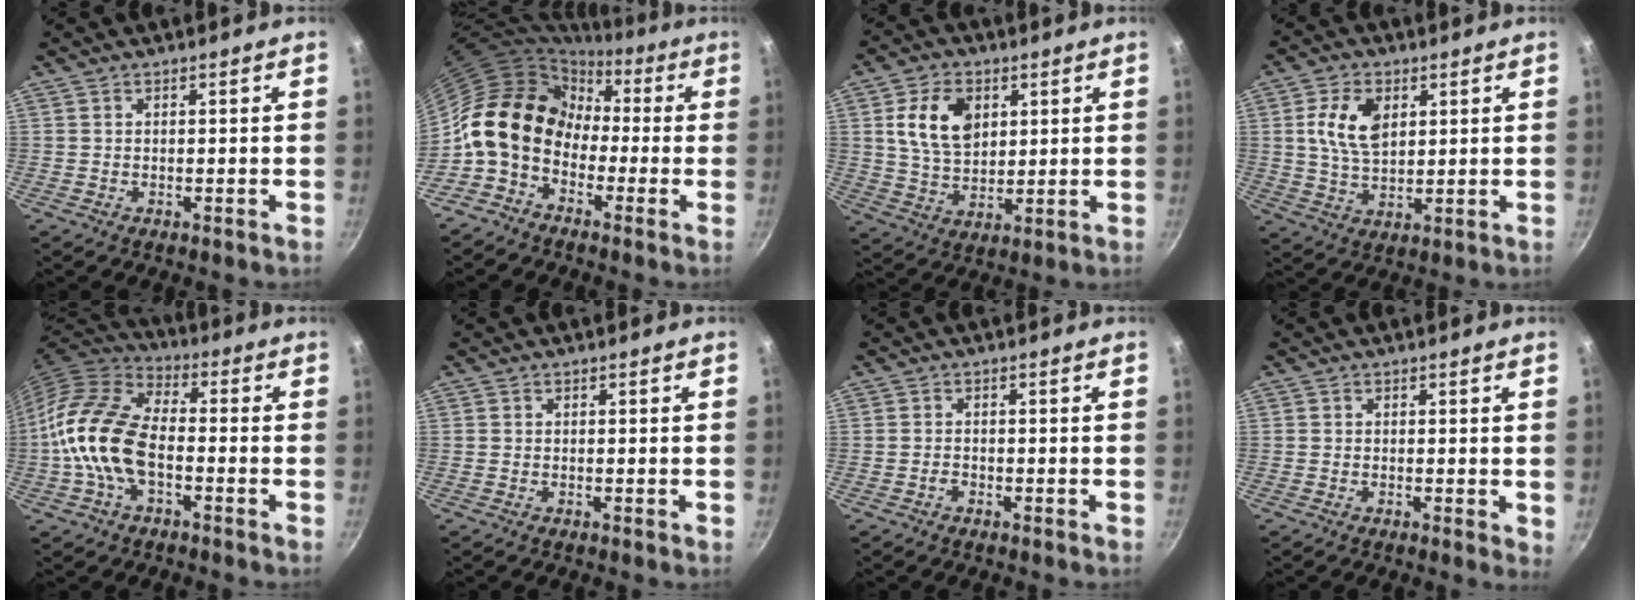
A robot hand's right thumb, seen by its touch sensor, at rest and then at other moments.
{"total": 13.3, "force": [-1.3, 10.4, 8.3], "torque": [-0.106, 0.041, -0.047]}
{"total": 11.3, "force": [3.4, 7.8, 7.4], "torque": [-0.114, -0.012, 0.065]}
{"total": 9.4, "force": [2.7, 5.9, 6.8], "torque": [-0.115, -0.010, 0.051]}
{"total": 14.7, "force": [-2.9, 8.5, 11.7], "torque": [-0.208, 0.037, -0.073]}
{"total": 0.0}
{"total": 0.9, "force": [-0.7, 0.5, 0.4], "torque": [-0.010, 0.005, -0.016]}
{"total": 1.7, "force": [0.1, 0.8, 1.5], "torque": [-0.019, -0.005, -0.001]}